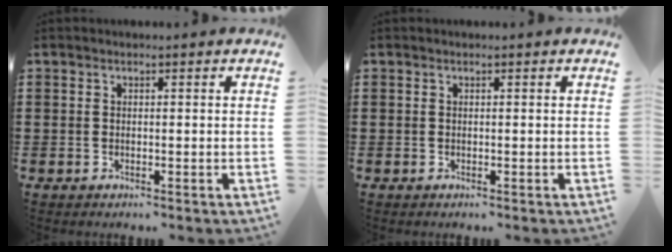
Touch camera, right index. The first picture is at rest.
{"total": 0.0}